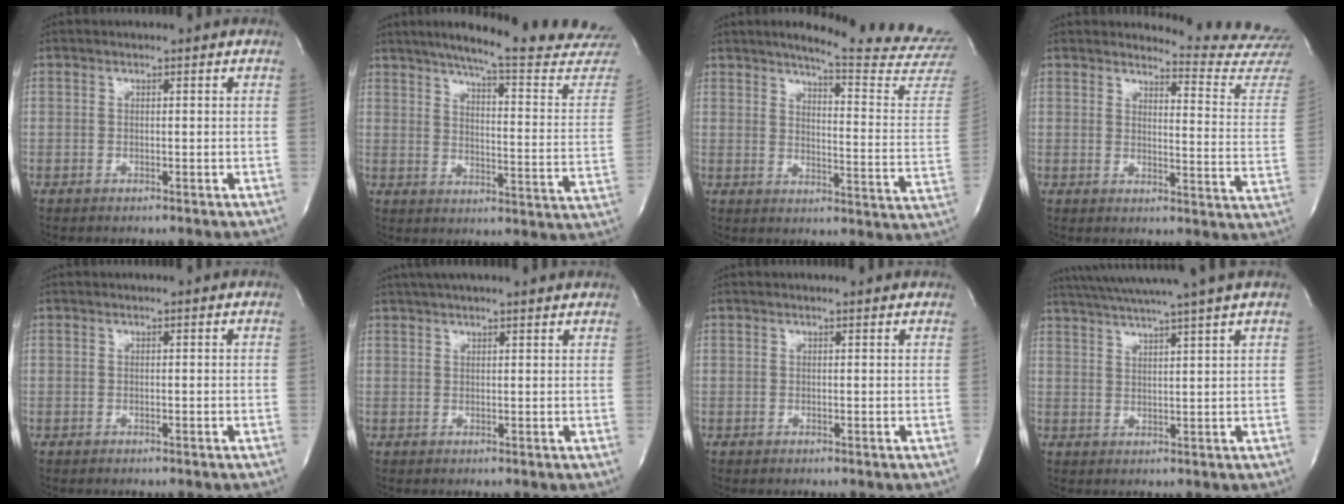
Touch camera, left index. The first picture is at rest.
{"total": 24.2, "force": [21.9, 0.5, 10.2], "torque": [-0.142, -0.095, 0.263]}
{"total": 21.1, "force": [19.9, -0.9, 6.8], "torque": [-0.094, -0.131, 0.227]}
{"total": 13.5, "force": [13.4, -1.7, -0.2], "torque": [0.010, -0.150, 0.130]}
{"total": 0.0}
{"total": 12.0, "force": [10.5, 1.1, 5.7], "torque": [-0.091, 0.038, 0.137]}
{"total": 1.8, "force": [1.8, 0.1, 0.3], "torque": [-0.012, 0.005, 0.016]}
{"total": 13.1, "force": [11.2, -2.0, 6.5], "torque": [-0.114, -0.001, 0.159]}